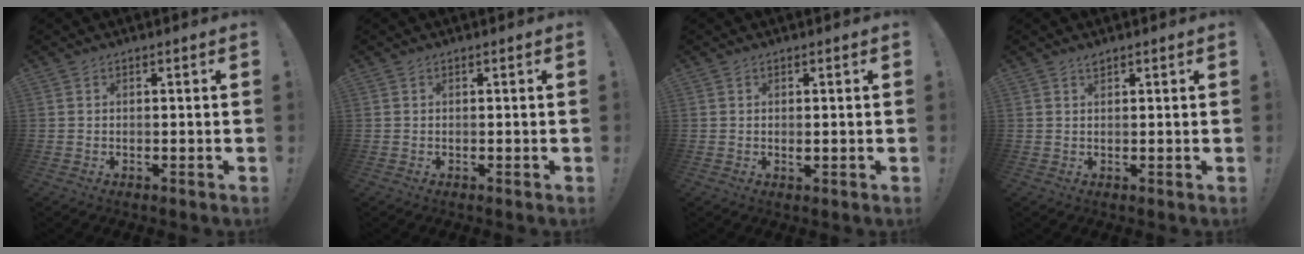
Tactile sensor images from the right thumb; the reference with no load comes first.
{"total": 0.0}
{"total": 0.8, "force": [0.2, 0.3, 0.7], "torque": [-0.010, -0.002, 0.003]}
{"total": 1.1, "force": [0.9, 0.2, 0.6], "torque": [-0.012, 0.000, 0.018]}